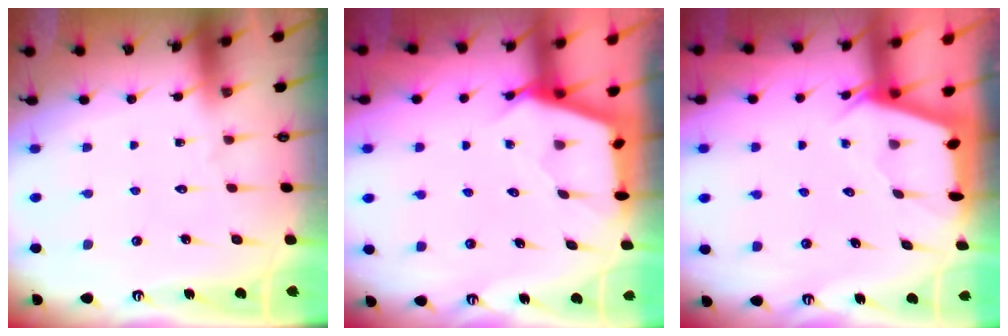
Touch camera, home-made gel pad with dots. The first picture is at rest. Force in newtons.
{"total": 2.6, "press": 2.5, "slide": 0.3}
{"total": 2.1, "press": 2.0, "slide": 0.3}